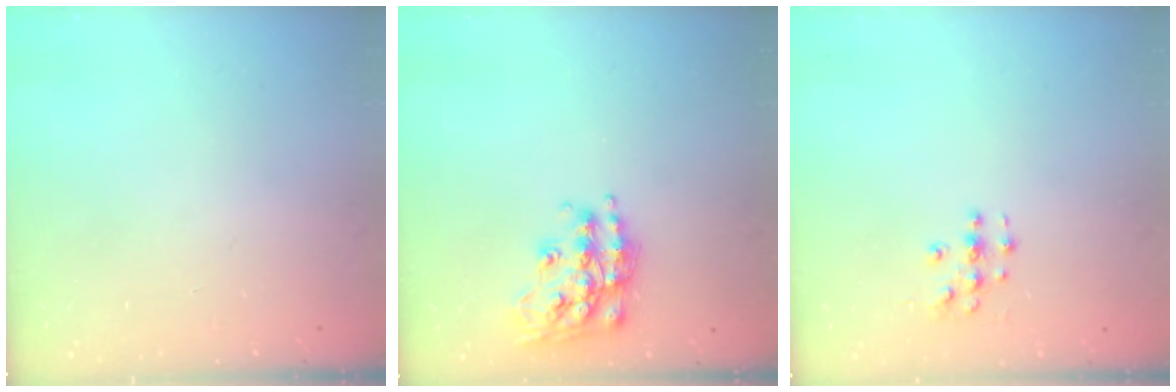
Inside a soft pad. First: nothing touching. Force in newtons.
{"total": 17.4, "press": 17.3, "slide": 1.2}
{"total": 3.4, "press": 3.4, "slide": 0.2}